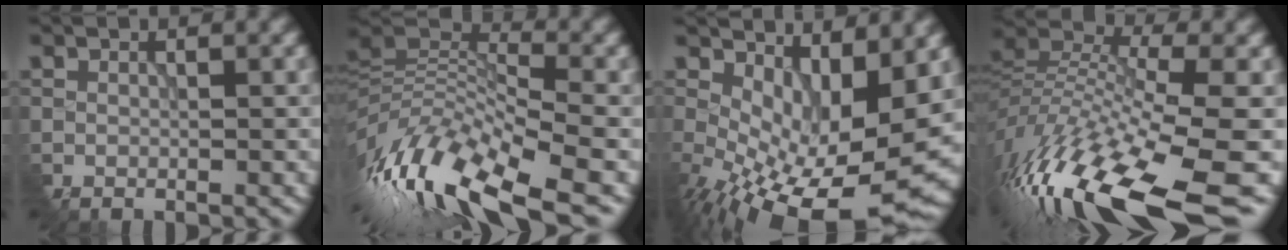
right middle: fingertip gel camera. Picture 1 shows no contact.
{"total": 12.9, "force": [-6.9, 4.7, 9.8], "torque": [-0.212, 0.014, -0.129]}
{"total": 12.0, "force": [-1.4, 6.3, 10.1], "torque": [-0.147, -0.024, -0.005]}
{"total": 14.8, "force": [-8.4, 4.4, 11.4], "torque": [-0.251, 0.007, -0.146]}